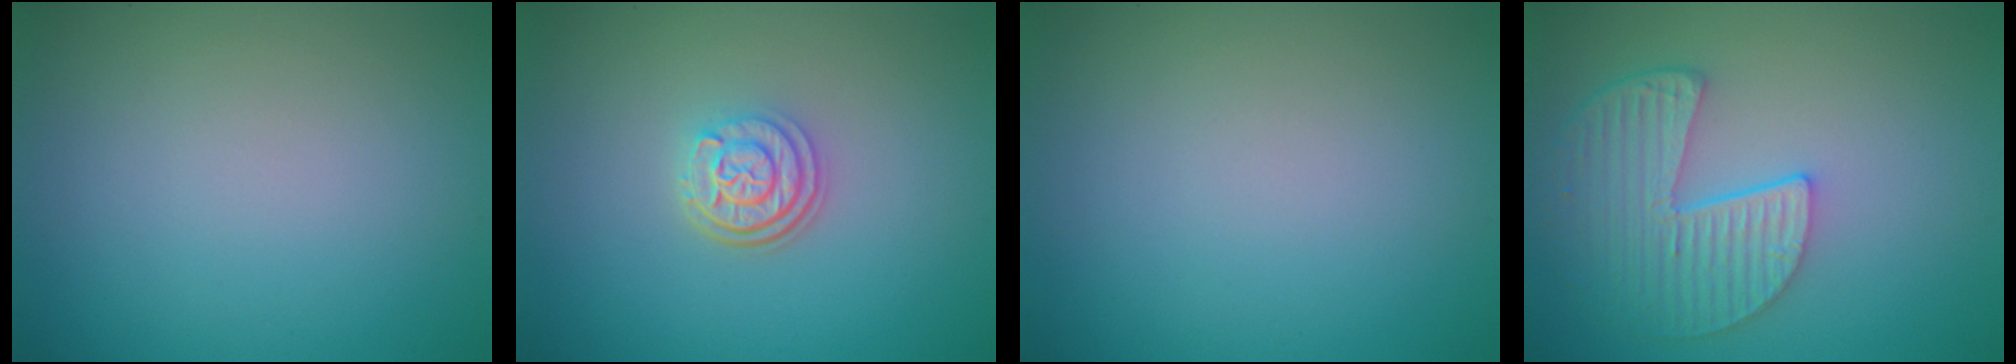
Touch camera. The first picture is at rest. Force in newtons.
{"total": 3.1, "press": 2.5, "slide": 1.9}
{"total": 0.0}
{"total": 5.3, "press": 4.3, "slide": 3.1}